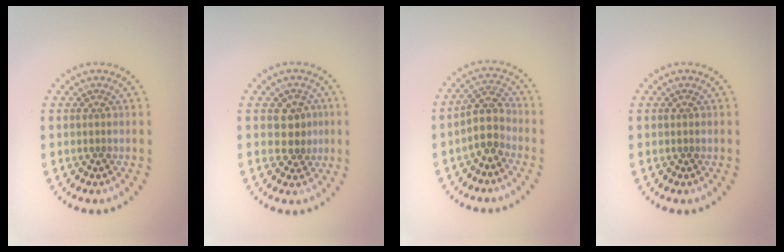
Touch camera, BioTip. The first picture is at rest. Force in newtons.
{"total": 2.4, "press": 2.2, "slide": 0.9}
{"total": 3.0, "press": 2.5, "slide": 1.6}
{"total": 0.0}